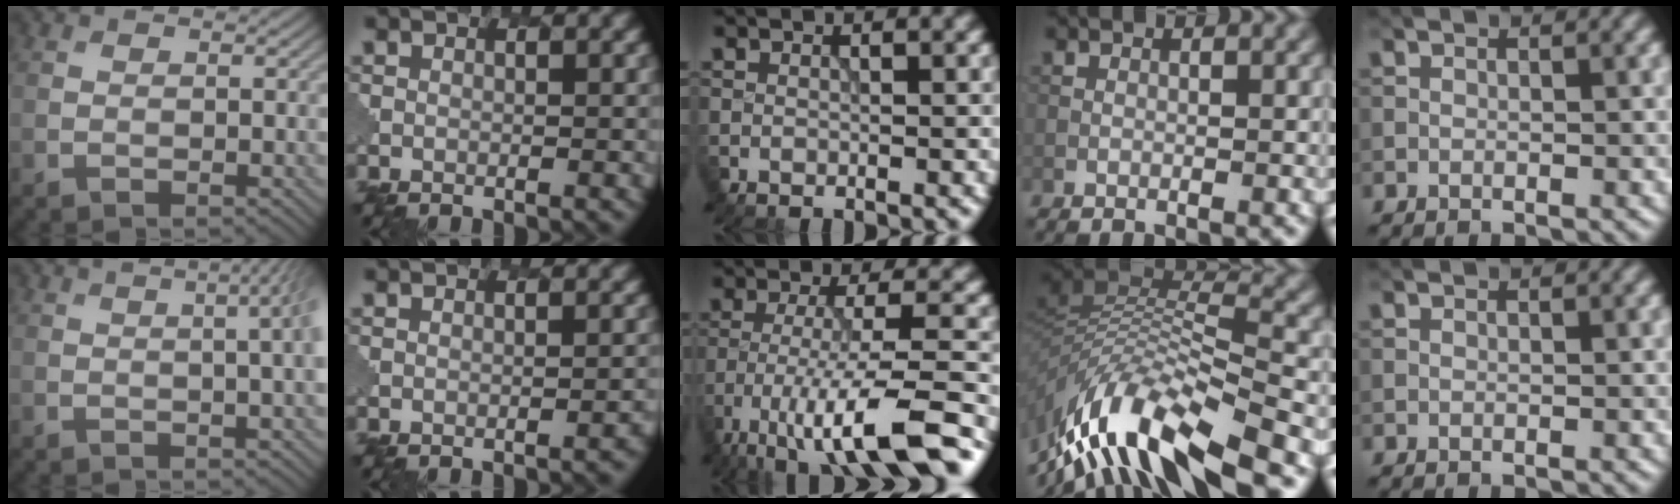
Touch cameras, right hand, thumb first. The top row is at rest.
{"thumb": {"total": 5.6, "force": [0.7, 1.5, 5.3], "torque": [-0.055, 0.022, 0.002]}, "index": {"total": 1.5, "force": [-0.9, 0.4, 1.0], "torque": [-0.003, 0.004, -0.013]}, "middle": {"total": 11.6, "force": [-7.4, 2.4, 8.6], "torque": [-0.151, 0.003, -0.124]}, "ring": {"total": 12.7, "force": [-8.0, 3.7, 9.1], "torque": [-0.187, 0.024, -0.145]}}